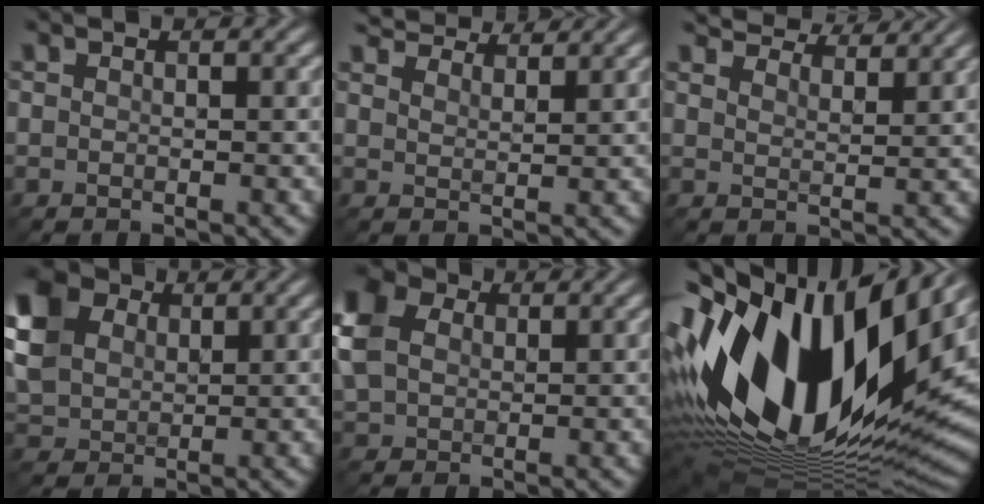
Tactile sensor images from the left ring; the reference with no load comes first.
{"total": 6.4, "force": [5.9, 1.3, 2.1], "torque": [-0.043, 0.007, 0.088]}
{"total": 7.8, "force": [7.1, 1.7, 2.8], "torque": [-0.046, 0.008, 0.090]}
{"total": 7.6, "force": [2.9, 5.6, 4.2], "torque": [-0.125, 0.023, 0.053]}
{"total": 7.4, "force": [2.2, 5.4, 4.6], "torque": [-0.136, 0.025, 0.038]}
{"total": 19.6, "force": [2.8, 9.7, 16.8], "torque": [-0.320, -0.010, 0.042]}